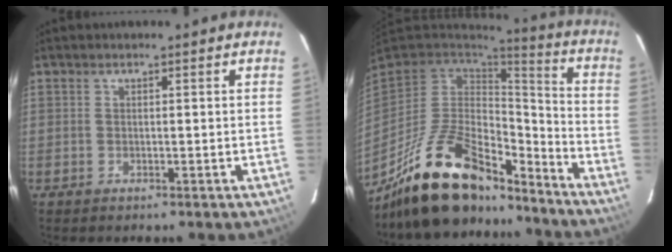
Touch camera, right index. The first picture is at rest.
{"total": 21.6, "force": [-16.4, 8.4, 11.3], "torque": [-0.231, -0.001, -0.270]}